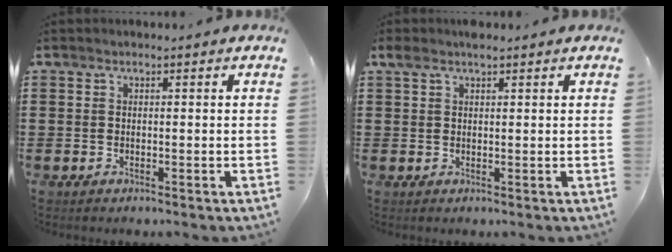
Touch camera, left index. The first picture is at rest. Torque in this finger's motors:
{"motor_torque": [0.79, -0.69, 0.06, 0.02]}